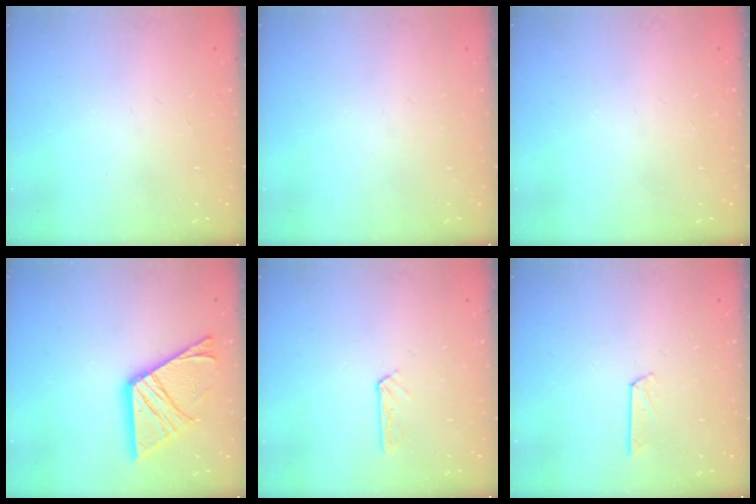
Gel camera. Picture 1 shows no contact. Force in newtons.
{"total": 0.0}
{"total": 0.0}
{"total": 17.2, "press": 17.1, "slide": 1.7}
{"total": 2.7, "press": 2.7, "slide": 0.2}
{"total": 3.1, "press": 3.1, "slide": 0.3}